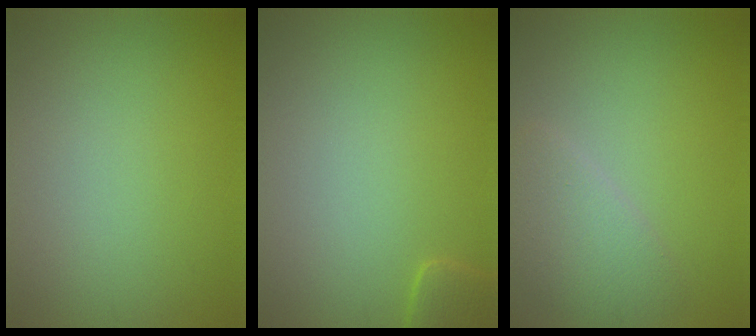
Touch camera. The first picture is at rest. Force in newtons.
{"total": 1.7, "press": 1.7, "slide": 0.2}
{"total": 2.7, "press": 2.7, "slide": 0.2}